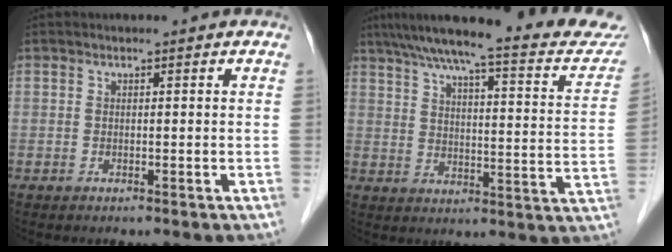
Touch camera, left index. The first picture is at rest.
{"total": 23.6, "force": [20.6, 2.1, 11.4], "torque": [-0.167, -0.022, 0.261]}